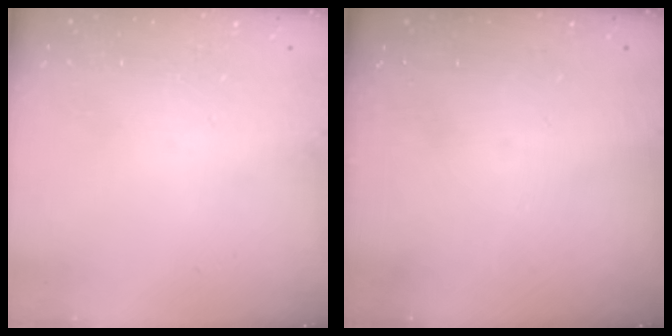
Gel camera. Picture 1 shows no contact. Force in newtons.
{"total": 0.0}